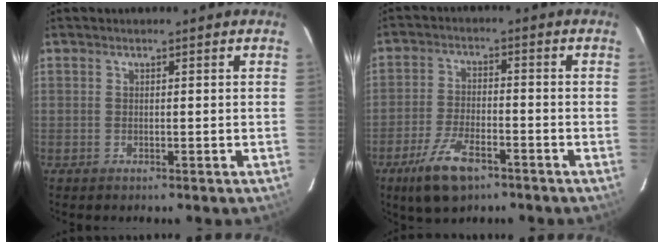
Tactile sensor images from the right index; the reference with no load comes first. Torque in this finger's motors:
{"motor_torque": [0.77, -0.76, 0.36, 0.09]}